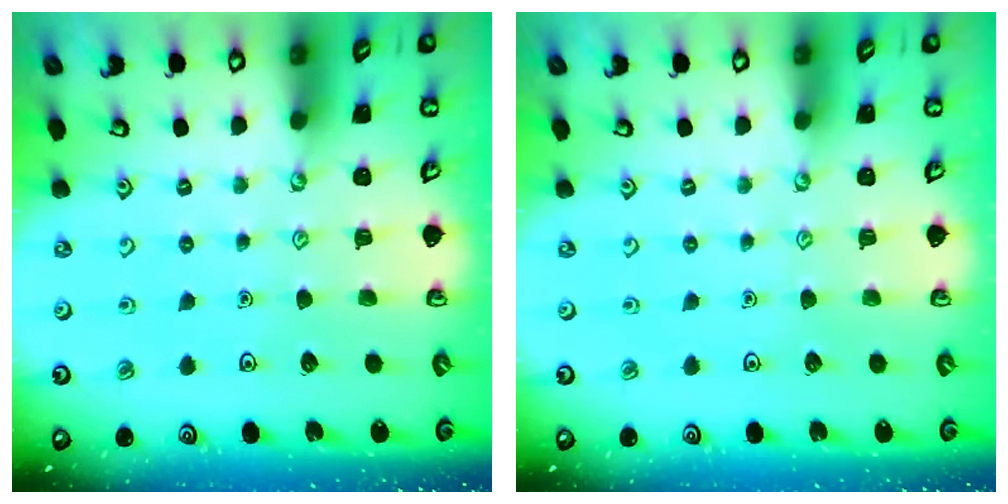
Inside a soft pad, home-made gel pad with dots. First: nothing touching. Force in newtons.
{"total": 0.0}